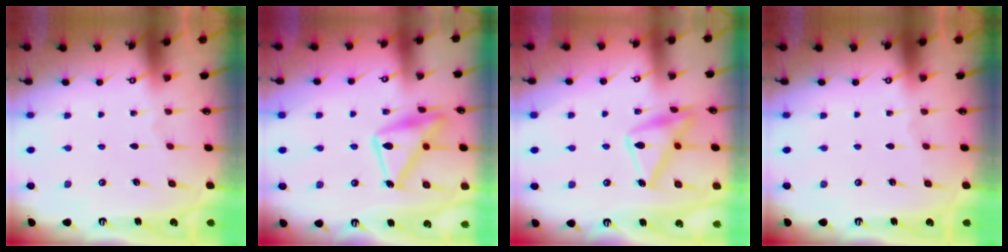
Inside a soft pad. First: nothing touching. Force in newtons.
{"total": 16.6, "press": 16.6, "slide": 0.9}
{"total": 17.4, "press": 17.4, "slide": 0.9}
{"total": 0.0}